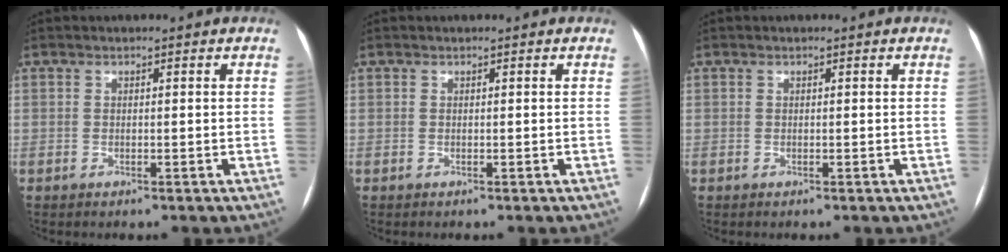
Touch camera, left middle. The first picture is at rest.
{"total": 0.0}
{"total": 0.0}